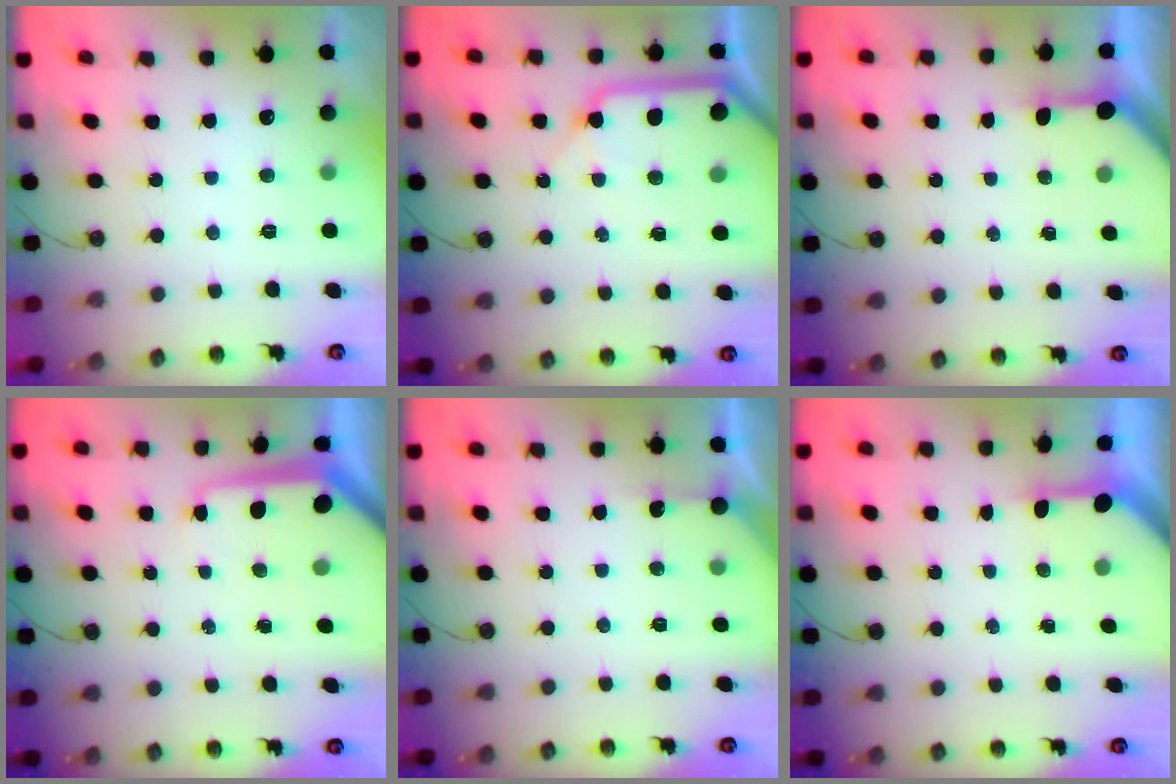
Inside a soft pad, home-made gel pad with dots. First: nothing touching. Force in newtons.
{"total": 12.8, "press": 12.8, "slide": 1.4}
{"total": 3.2, "press": 3.2, "slide": 0.4}
{"total": 9.3, "press": 9.3, "slide": 0.7}
{"total": 2.5, "press": 2.5, "slide": 0.2}
{"total": 3.2, "press": 3.2, "slide": 0.2}